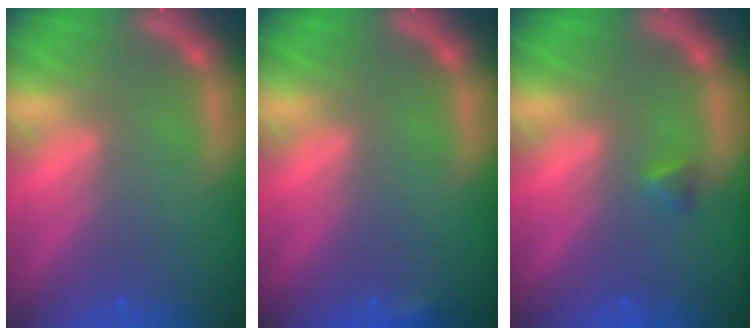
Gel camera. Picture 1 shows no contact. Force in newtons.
{"total": 0.9}
{"total": 0.9}